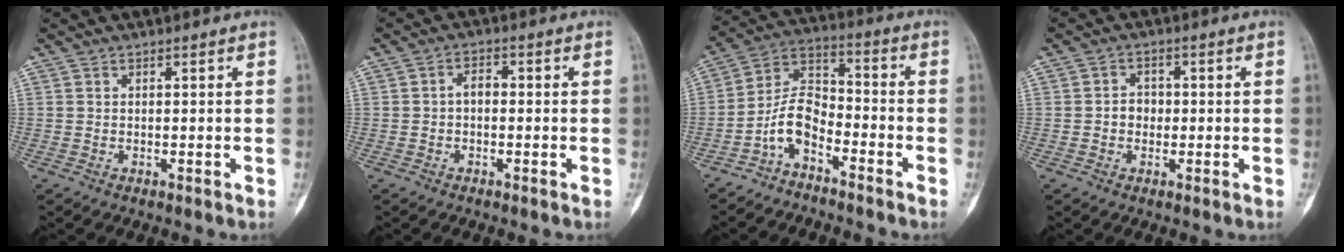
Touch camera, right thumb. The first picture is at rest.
{"total": 2.6, "force": [-0.4, 1.7, 1.9], "torque": [-0.025, 0.014, -0.013]}
{"total": 8.3, "force": [-4.9, 4.2, 5.2], "torque": [-0.096, 0.069, -0.106]}
{"total": 3.0, "force": [-0.3, 2.6, 1.5], "torque": [-0.007, 0.009, -0.012]}